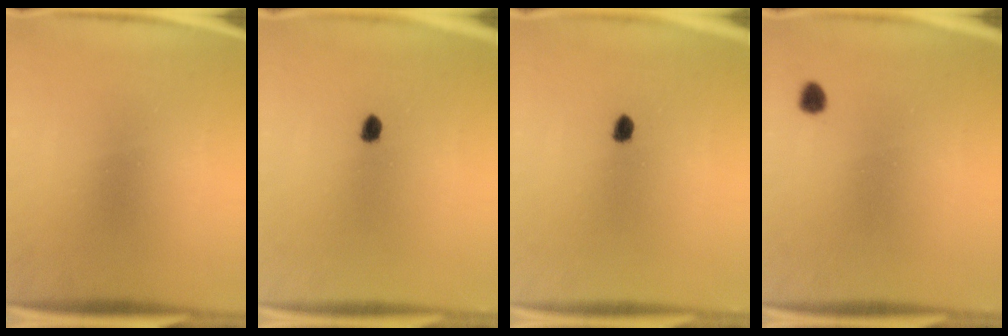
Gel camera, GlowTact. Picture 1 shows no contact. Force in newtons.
{"total": 1.7}
{"total": 1.7}
{"total": 1.7}